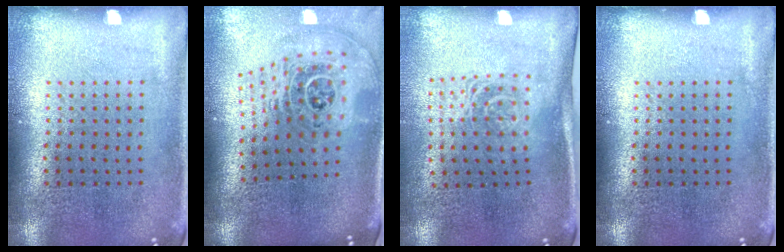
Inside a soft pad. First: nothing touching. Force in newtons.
{"total": 2.3, "press": 1.6, "slide": 1.6}
{"total": 1.6, "press": 1.1, "slide": 1.1}
{"total": 0.0}